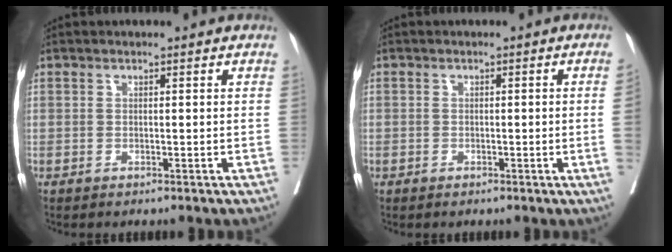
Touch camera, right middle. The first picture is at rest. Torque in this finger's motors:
{"motor_torque": [0.59, -0.63, -0.56, -0.21]}